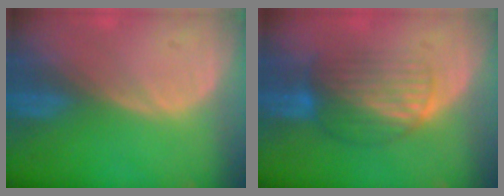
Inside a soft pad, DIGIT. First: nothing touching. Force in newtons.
{"total": 7.1, "press": 6.6, "slide": 2.7}